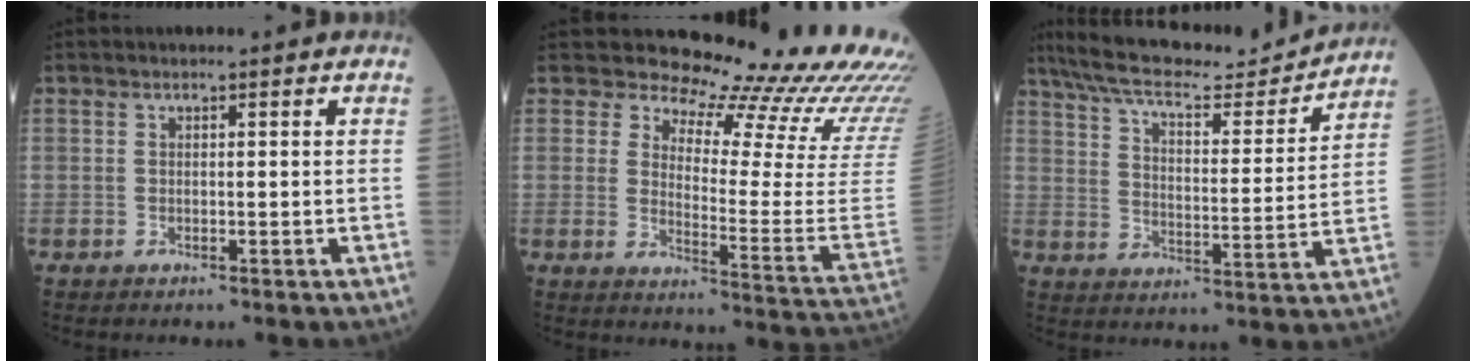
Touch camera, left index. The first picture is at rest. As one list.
[{"total": 21.2, "force": [20.5, 1.5, 5.1], "torque": [-0.079, -0.153, 0.224]}, {"total": 18.4, "force": [16.6, 3.0, 7.3], "torque": [-0.124, 0.007, 0.244]}]